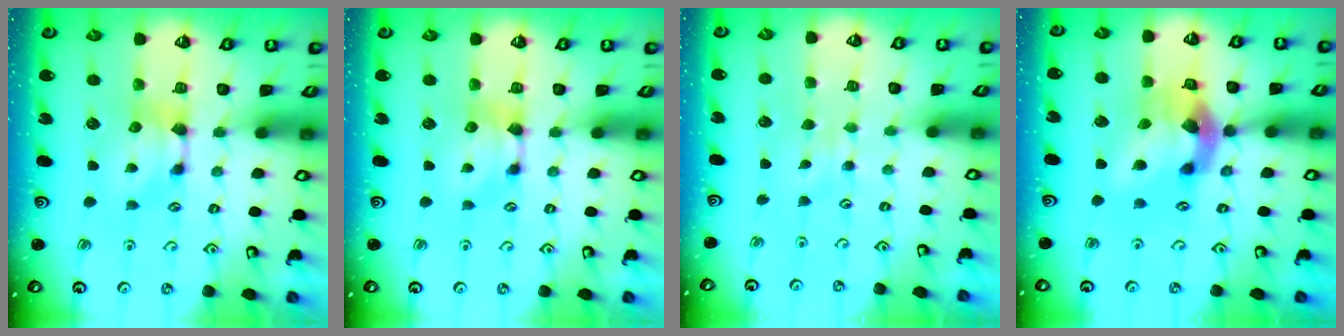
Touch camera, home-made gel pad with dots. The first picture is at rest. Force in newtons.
{"total": 0.0}
{"total": 3.0, "press": 2.9, "slide": 0.3}
{"total": 8.2, "press": 7.7, "slide": 2.8}